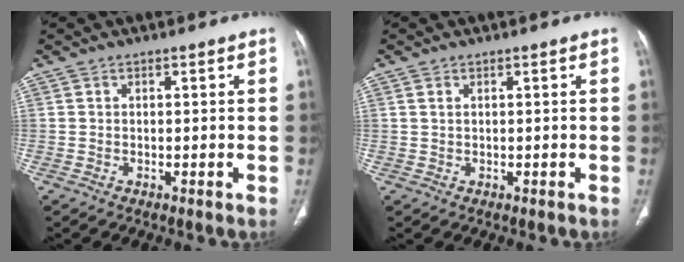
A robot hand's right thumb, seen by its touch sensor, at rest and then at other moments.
{"total": 0.7, "force": [0.3, 0.4, 0.4], "torque": [-0.010, 0.005, 0.007]}